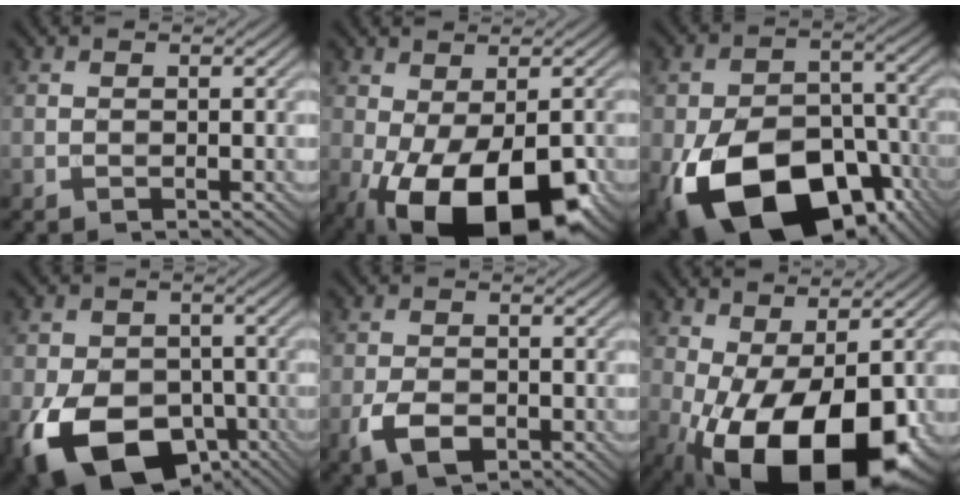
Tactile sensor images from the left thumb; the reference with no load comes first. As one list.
[{"total": 13.8, "force": [-5.7, 6.8, 10.6], "torque": [-0.188, -0.037, -0.078]}, {"total": 19.5, "force": [-9.5, 12.3, 11.6], "torque": [-0.218, -0.051, -0.143]}, {"total": 13.9, "force": [-6.1, 9.5, 8.1], "torque": [-0.159, -0.041, -0.109]}, {"total": 4.4, "force": [-2.0, 2.5, 3.0], "torque": [-0.066, -0.006, -0.040]}, {"total": 17.1, "force": [-5.2, 8.6, 13.8], "torque": [-0.242, -0.027, -0.060]}]